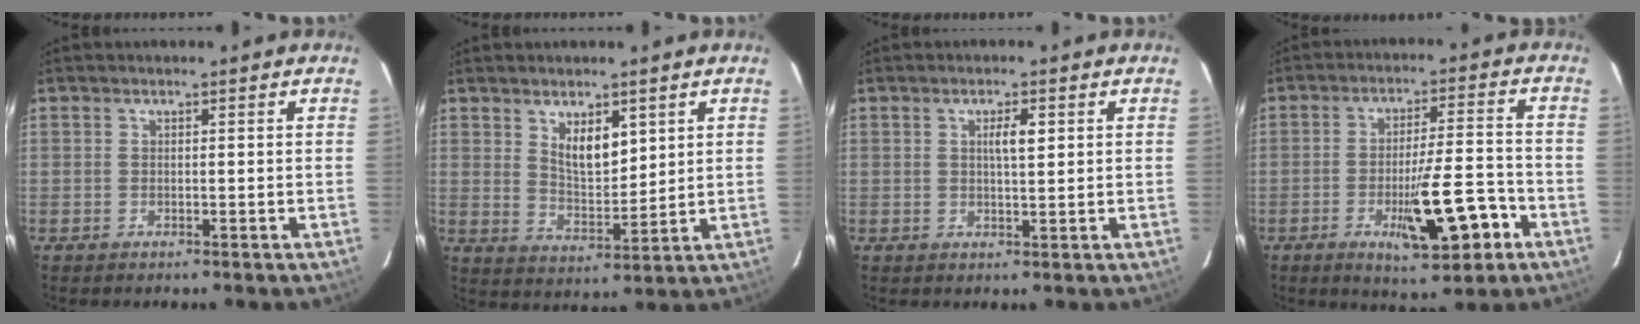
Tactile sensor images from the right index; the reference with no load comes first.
{"total": 6.2, "force": [3.0, 2.6, 4.7], "torque": [-0.085, -0.009, 0.061]}
{"total": 2.7, "force": [0.8, 0.5, 2.6], "torque": [-0.045, 0.002, 0.013]}
{"total": 11.5, "force": [-4.9, 2.0, 10.2], "torque": [-0.159, -0.004, -0.069]}